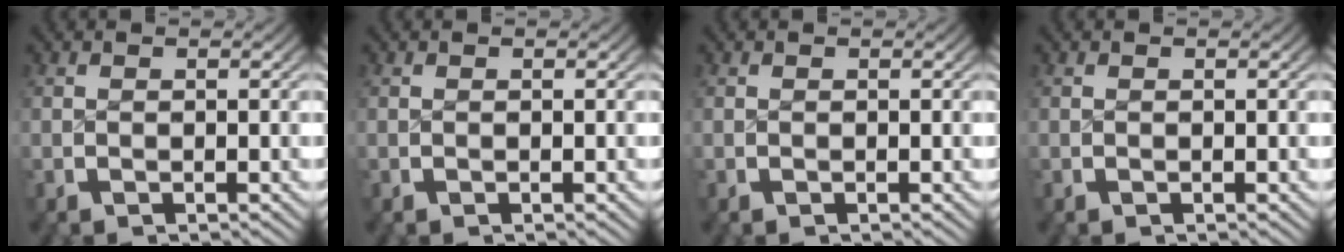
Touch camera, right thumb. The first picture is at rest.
{"total": 0.0}
{"total": 0.0}
{"total": 0.0}